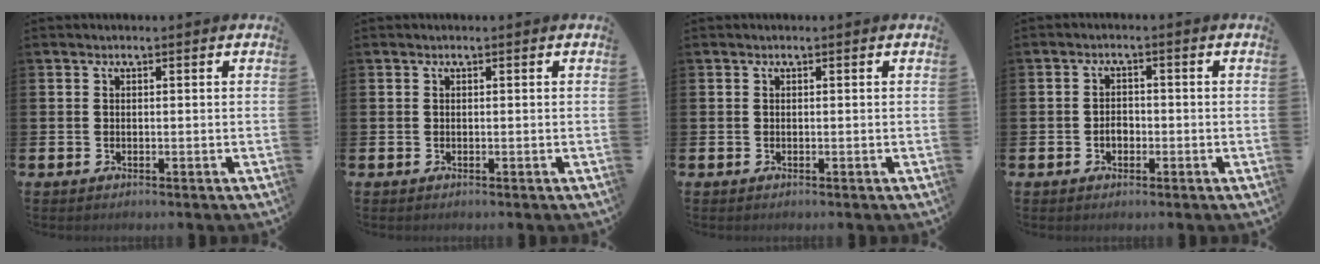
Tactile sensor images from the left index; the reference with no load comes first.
{"total": 0.0}
{"total": 0.0}
{"total": 2.0, "force": [-0.6, 1.5, 1.2], "torque": [-0.013, 0.001, -0.016]}